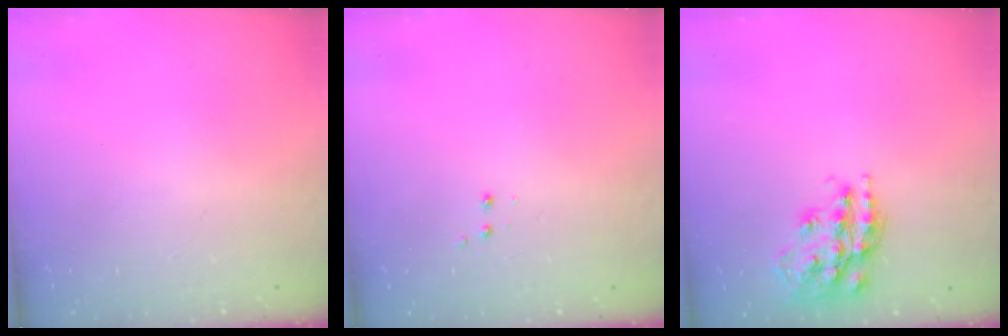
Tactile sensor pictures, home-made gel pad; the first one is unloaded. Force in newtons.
{"total": 2.8, "press": 2.8, "slide": 0.6}
{"total": 19.7, "press": 19.6, "slide": 1.4}